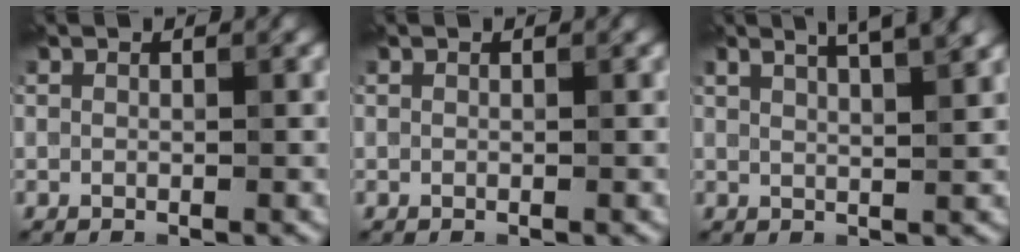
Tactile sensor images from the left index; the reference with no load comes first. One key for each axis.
{"total": 0.0}
{"total": 6.2, "fx": 4.0, "fy": 2.0, "fz": 4.4, "tx": -0.033, "ty": 0.036, "tz": 0.024}